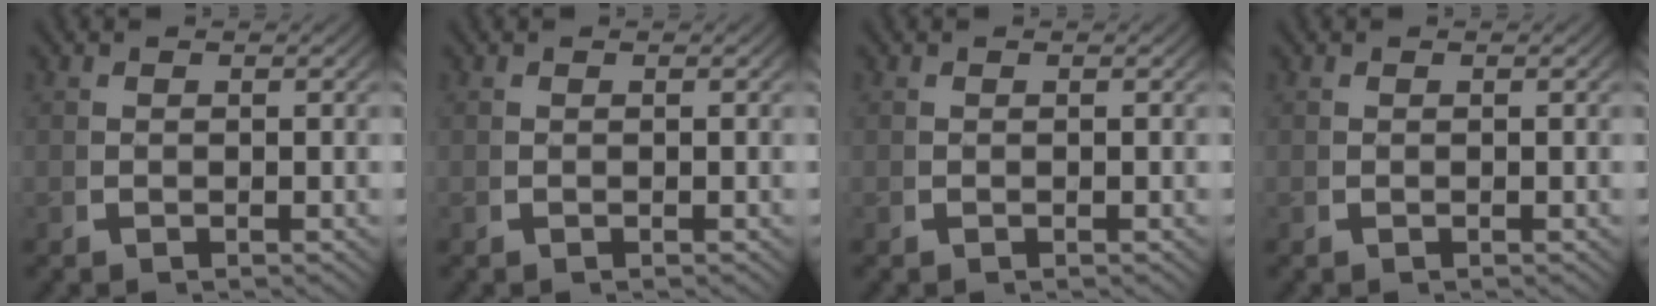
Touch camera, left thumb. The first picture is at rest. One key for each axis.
{"total": 0.0}
{"total": 0.0}
{"total": 0.0}